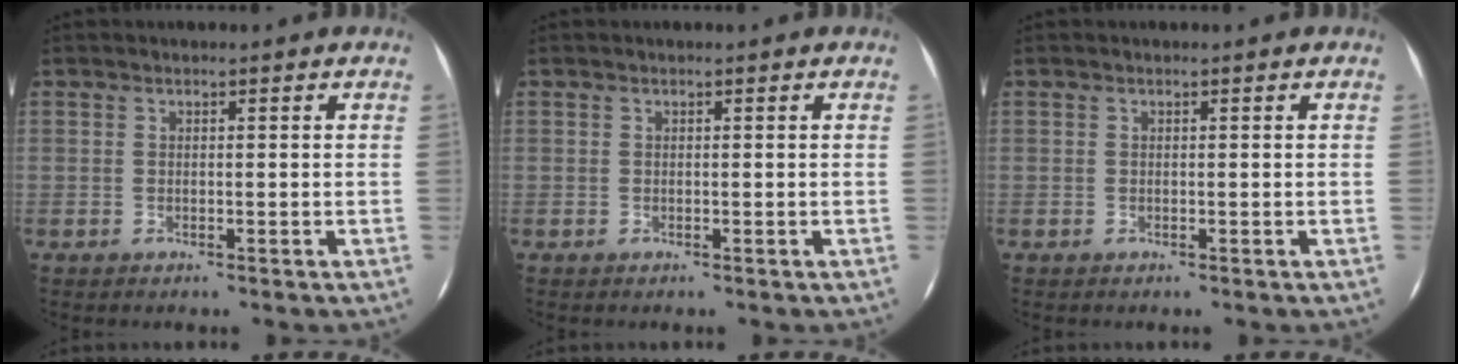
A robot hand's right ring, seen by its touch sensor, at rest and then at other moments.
{"total": 0.0}
{"total": 0.0}